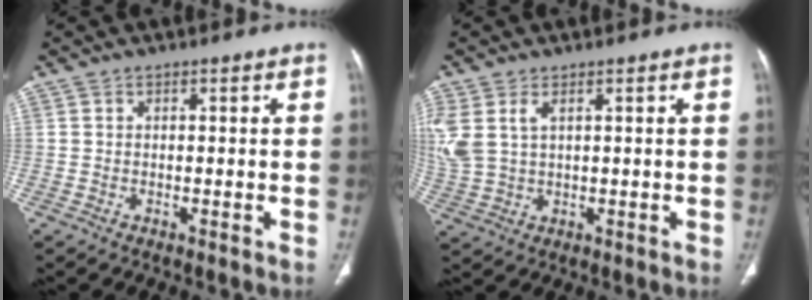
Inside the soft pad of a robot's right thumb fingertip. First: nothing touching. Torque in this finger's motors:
{"motor_torque": [0.06, 0.28, 0.40, 0.72, 0.09]}